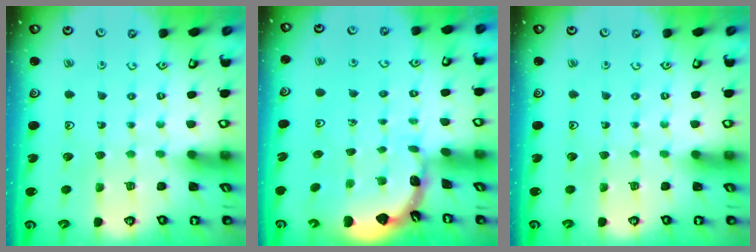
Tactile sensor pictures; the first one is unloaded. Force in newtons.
{"total": 1.7, "press": 1.7, "slide": 0.1}
{"total": 0.0}